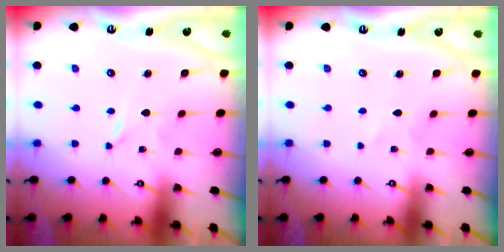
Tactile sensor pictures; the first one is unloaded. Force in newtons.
{"total": 1.0, "press": 1.0, "slide": 0.1}